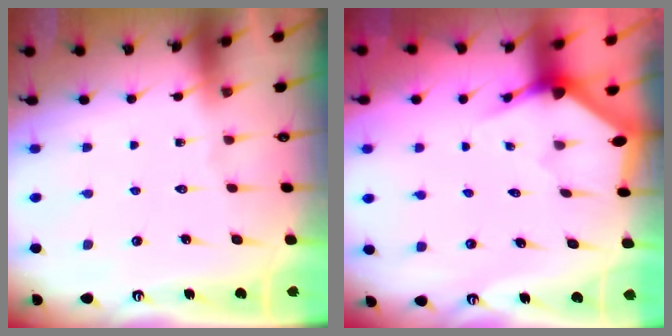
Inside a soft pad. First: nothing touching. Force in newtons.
{"total": 2.9, "press": 2.9, "slide": 0.2}